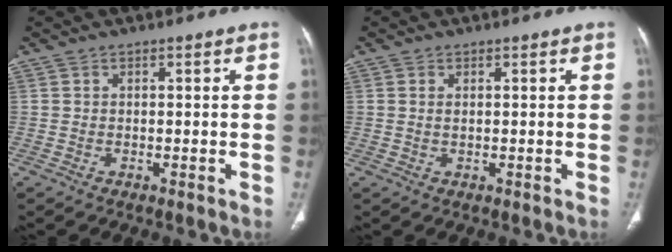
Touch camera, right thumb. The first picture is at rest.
{"total": 0.8, "force": [0.2, 0.3, 0.8], "torque": [-0.021, 0.001, 0.007]}